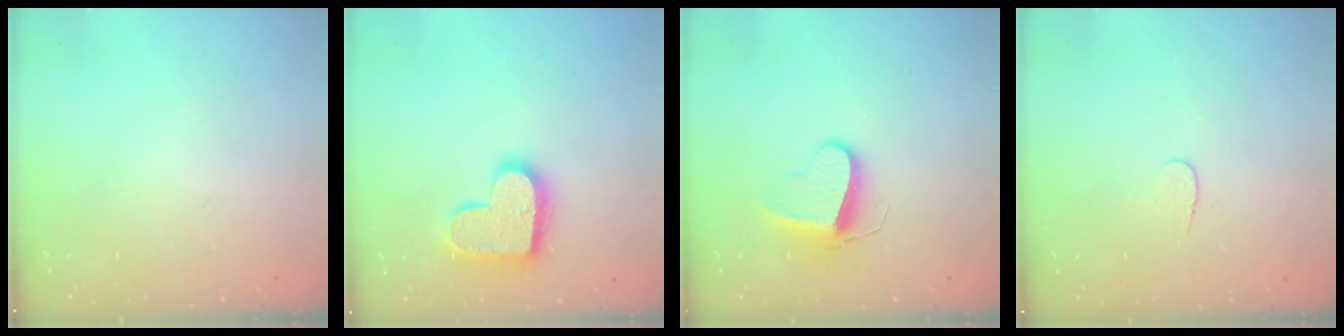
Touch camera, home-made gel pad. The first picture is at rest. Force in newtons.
{"total": 16.6, "press": 16.5, "slide": 0.9}
{"total": 10.3, "press": 10.2, "slide": 0.9}
{"total": 4.0, "press": 4.0, "slide": 0.4}